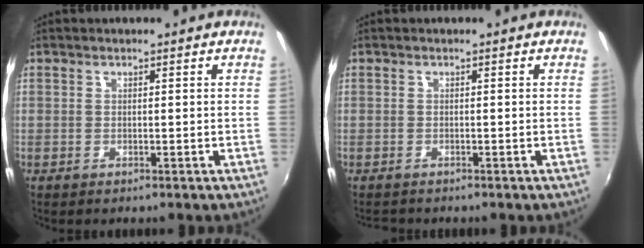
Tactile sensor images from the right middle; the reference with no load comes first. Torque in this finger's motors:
{"motor_torque": [-0.33, 0.01, -0.11, -0.01]}